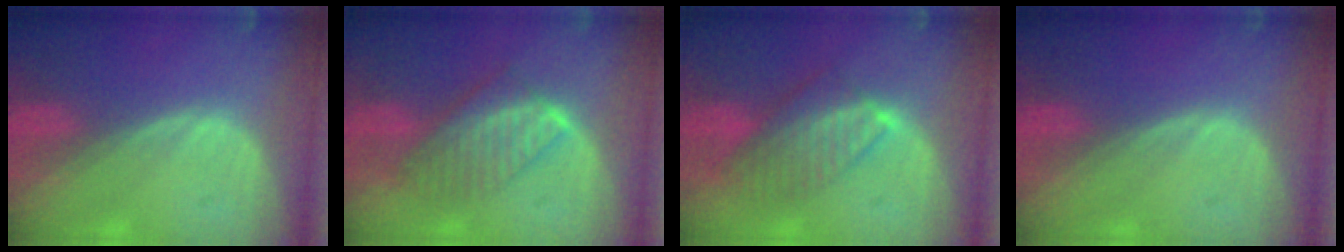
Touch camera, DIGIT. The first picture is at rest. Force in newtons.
{"total": 7.7, "press": 6.9, "slide": 3.5}
{"total": 8.3, "press": 7.1, "slide": 4.3}
{"total": 0.0}